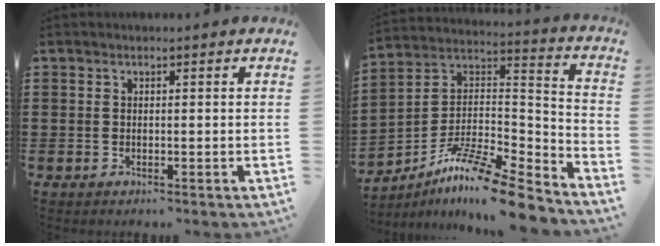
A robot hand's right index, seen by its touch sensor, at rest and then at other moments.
{"total": 10.8, "force": [-8.9, 1.1, 6.1], "torque": [-0.105, 0.013, -0.177]}